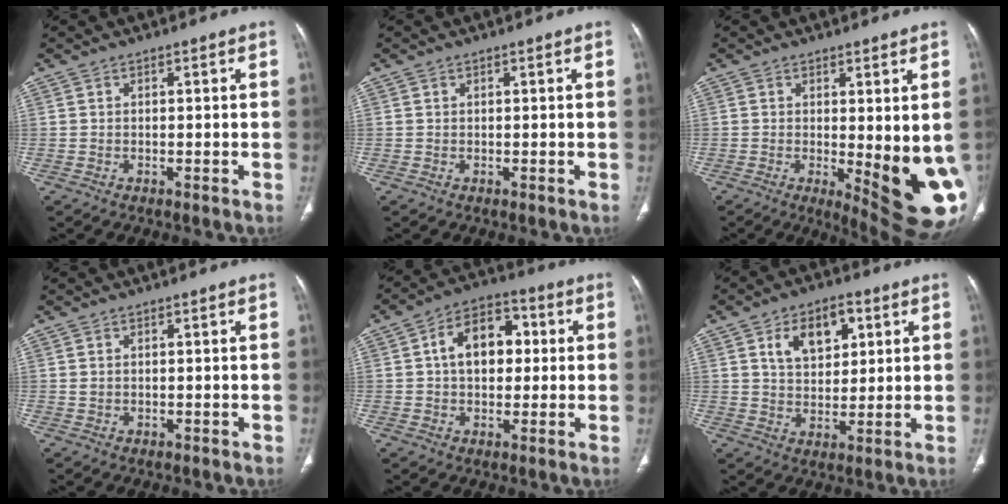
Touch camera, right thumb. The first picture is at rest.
{"total": 0.0}
{"total": 12.9, "force": [-1.8, 4.0, 12.1], "torque": [-0.148, -0.028, -0.009]}
{"total": 0.9, "force": [0.3, 0.7, 0.5], "torque": [-0.012, -0.002, 0.007]}
{"total": 11.7, "force": [1.6, 8.0, 8.4], "torque": [-0.102, 0.022, 0.018]}
{"total": 10.5, "force": [4.0, 6.7, 7.0], "torque": [-0.078, -0.008, 0.069]}